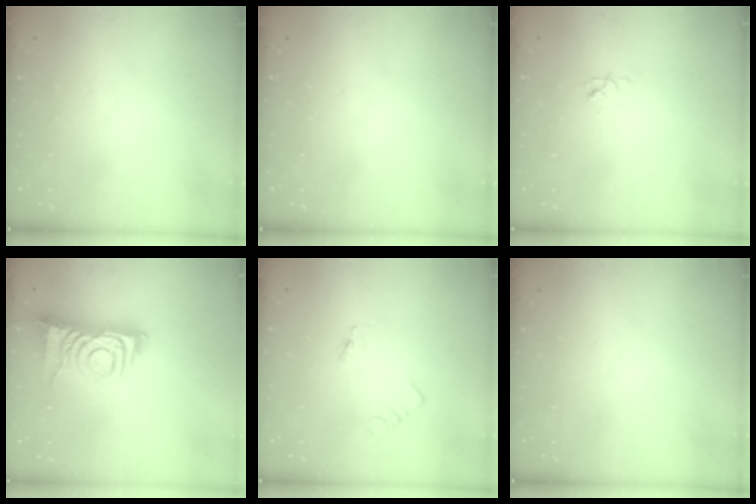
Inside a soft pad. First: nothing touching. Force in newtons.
{"total": 0.0}
{"total": 3.8, "press": 3.7, "slide": 0.4}
{"total": 8.7, "press": 8.7, "slide": 1.0}
{"total": 0.0}
{"total": 0.0}